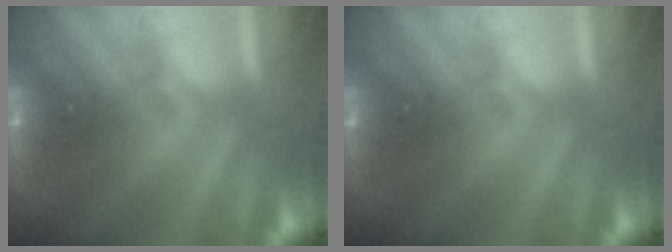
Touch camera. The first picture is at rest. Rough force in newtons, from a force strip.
{"total": 0.0}